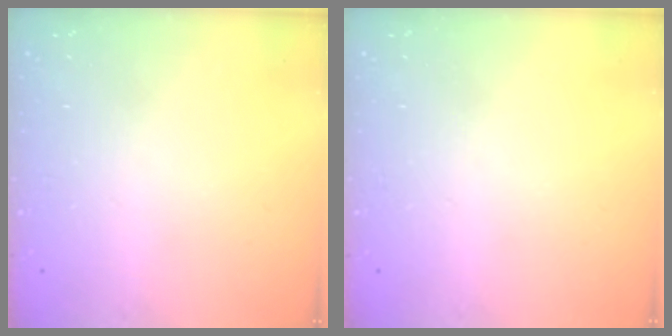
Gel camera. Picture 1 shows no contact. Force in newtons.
{"total": 0.0}